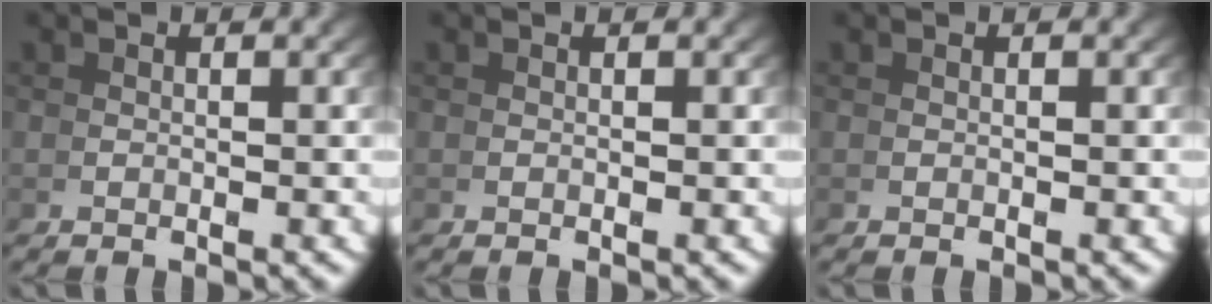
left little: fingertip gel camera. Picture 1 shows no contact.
{"total": 0.0}
{"total": 0.0}